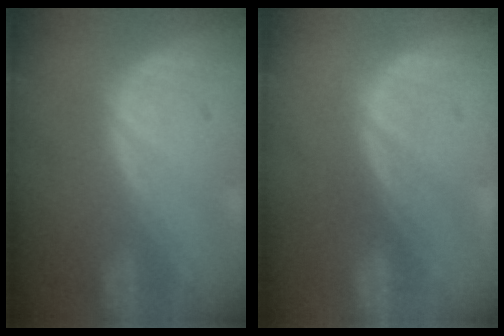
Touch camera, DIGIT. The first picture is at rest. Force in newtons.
{"total": 0.0}